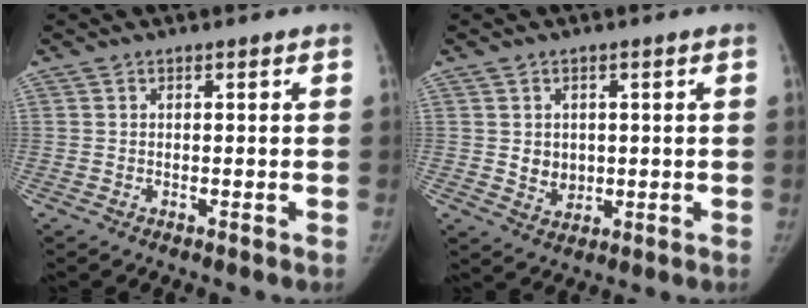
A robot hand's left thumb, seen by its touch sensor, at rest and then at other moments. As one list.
[{"total": 4.3, "force": [0.4, 3.7, 2.3], "torque": [-0.019, -0.006, 0.017]}]